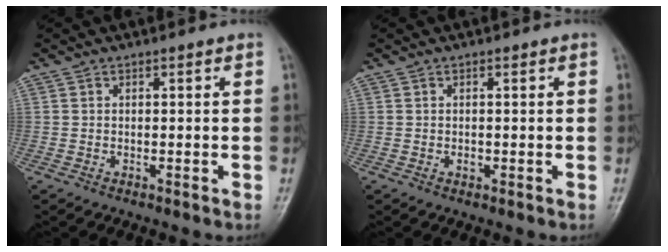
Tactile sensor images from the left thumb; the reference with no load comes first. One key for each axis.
{"total": 0.8, "fx": -0.1, "fy": 0.6, "fz": 0.5, "tx": -0.003, "ty": 0.001, "tz": -0.002}